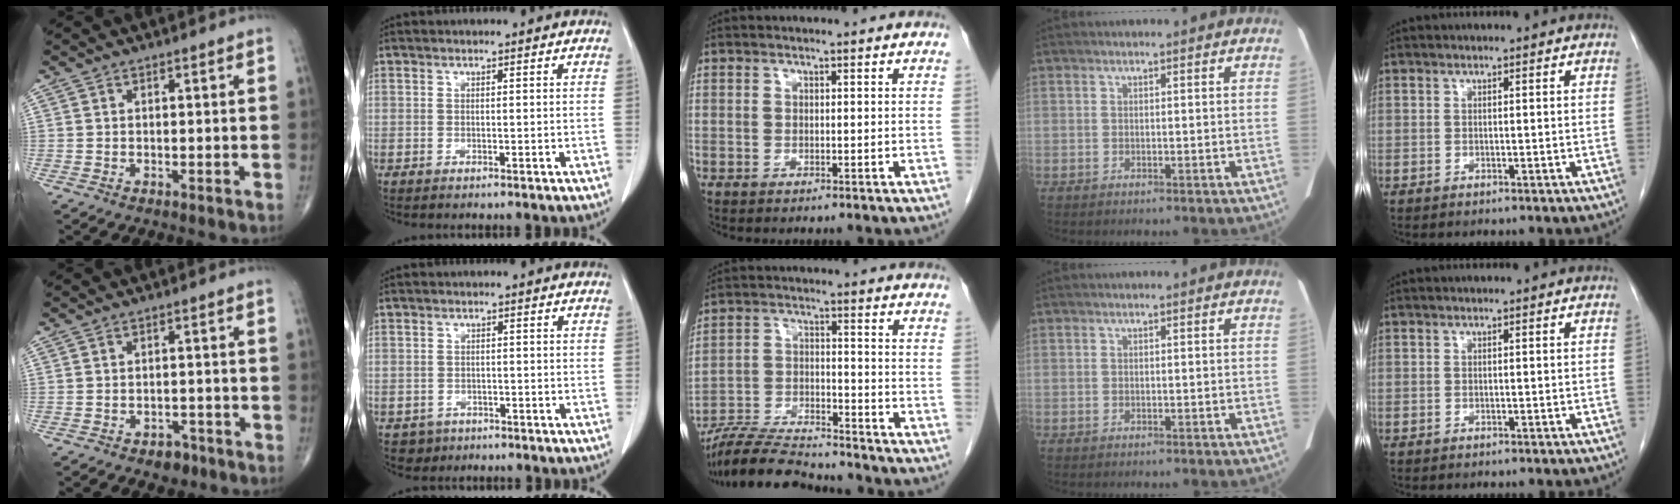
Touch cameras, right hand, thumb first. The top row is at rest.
{"thumb": {"total": 3.3, "force": [-2.1, 2.1, 1.4], "torque": [-0.009, 0.015, -0.025]}, "index": {"total": 3.0, "force": [-1.5, 2.6, 0.0], "torque": [0.002, 0.010, -0.021]}, "middle": {"total": 12.2, "force": [-11.5, 1.0, 3.9], "torque": [-0.068, -0.007, -0.200]}}